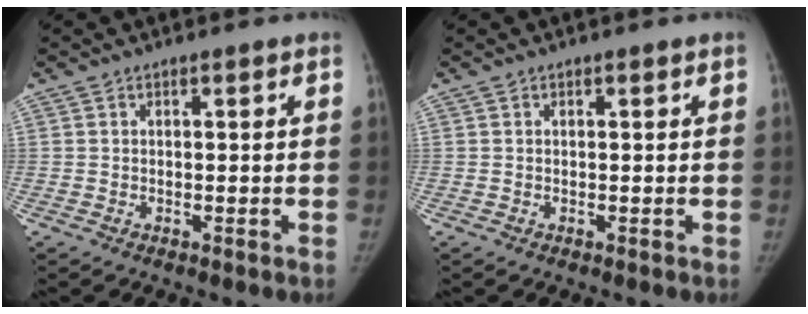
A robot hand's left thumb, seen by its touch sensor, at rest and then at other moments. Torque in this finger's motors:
{"motor_torque": [0.04, -0.03, 0.06, -0.32, 0.02]}